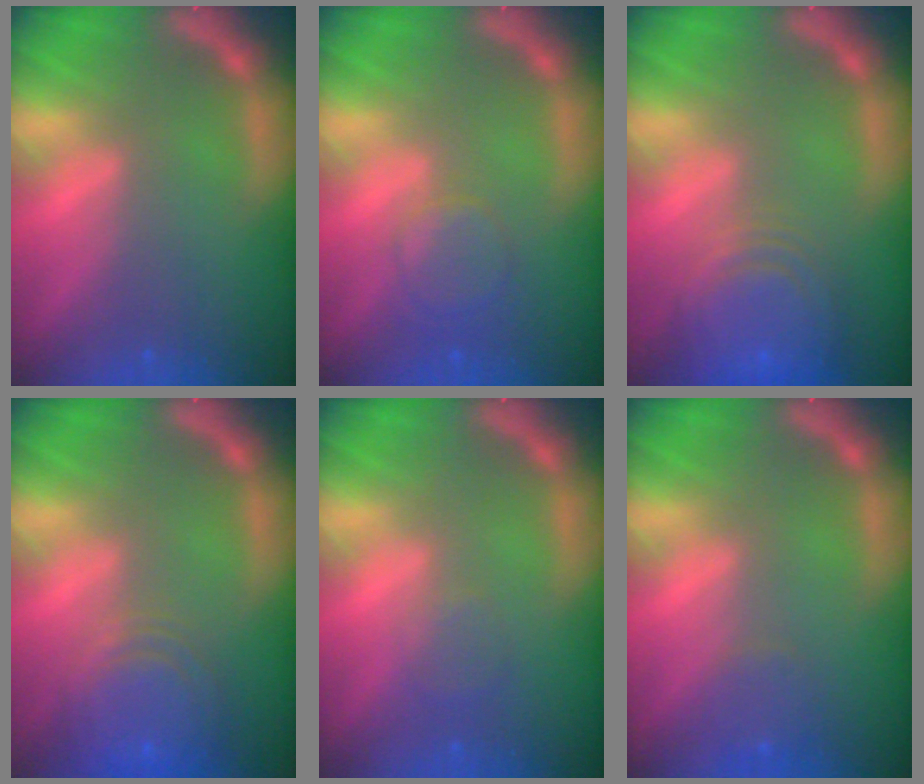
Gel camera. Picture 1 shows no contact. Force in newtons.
{"total": 3.5}
{"total": 9.1}
{"total": 8.0}
{"total": 1.5}
{"total": 1.9}